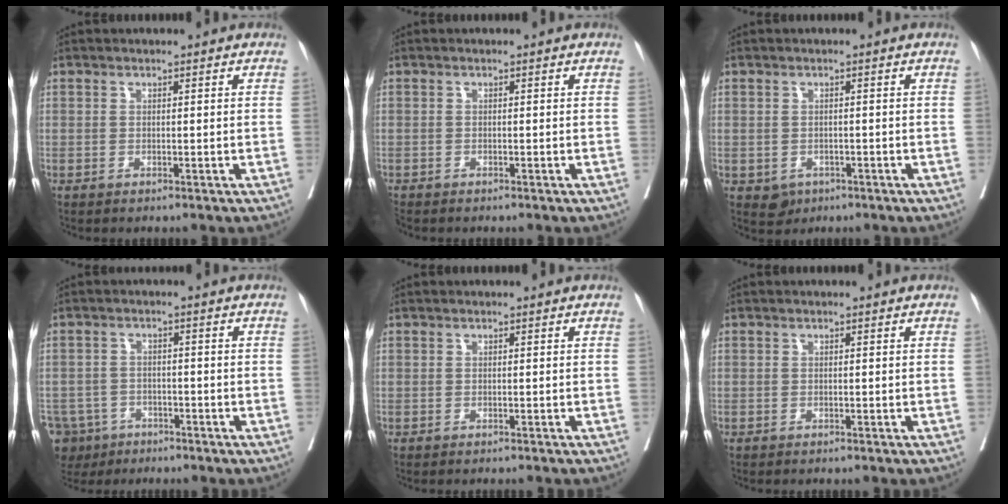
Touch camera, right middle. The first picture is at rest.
{"total": 1.4, "force": [-1.3, 0.4, 0.2], "torque": [-0.010, -0.005, -0.025]}
{"total": 2.5, "force": [-1.2, 2.1, 0.7], "torque": [-0.008, 0.003, -0.010]}
{"total": 9.5, "force": [-6.0, 7.1, 2.0], "torque": [-0.063, -0.004, -0.096]}
{"total": 2.3, "force": [-2.2, 0.1, 0.6], "torque": [-0.006, -0.004, -0.029]}
{"total": 0.9, "force": [-0.8, 0.2, 0.3], "torque": [-0.007, -0.002, -0.013]}